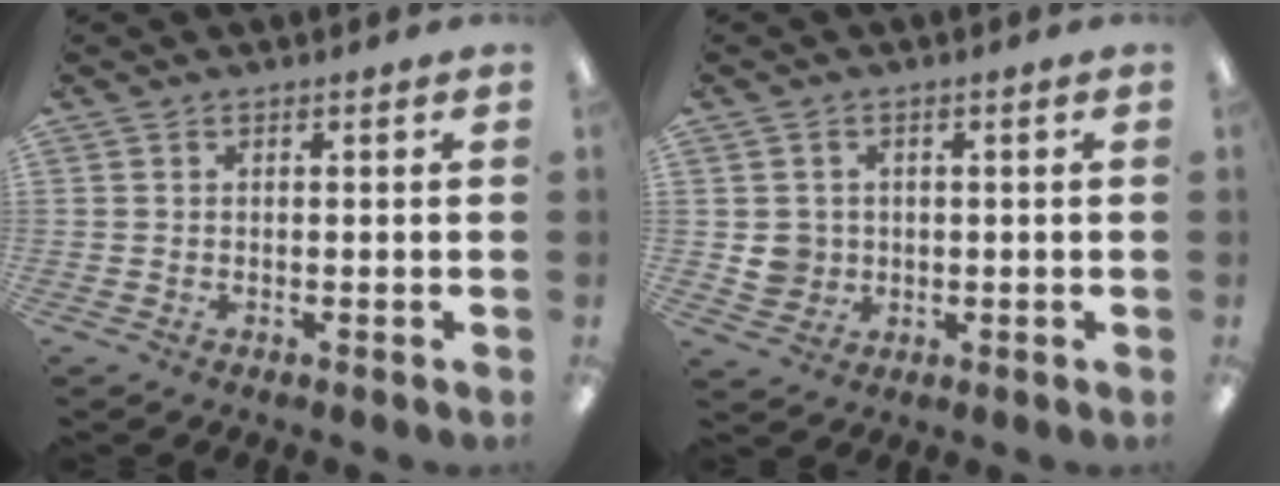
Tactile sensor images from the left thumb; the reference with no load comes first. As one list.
[{"total": 4.3, "force": [0.4, 4.2, 0.8], "torque": [-0.007, 0.003, 0.008]}]